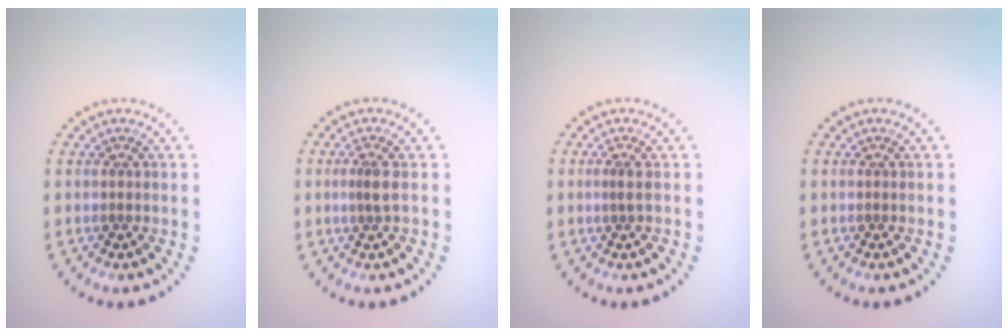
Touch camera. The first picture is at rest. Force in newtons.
{"total": 0.9, "press": 0.6, "slide": 0.7}
{"total": 0.6, "press": 0.4, "slide": 0.5}
{"total": 0.0}